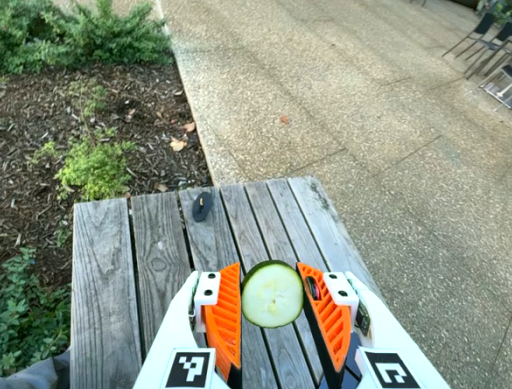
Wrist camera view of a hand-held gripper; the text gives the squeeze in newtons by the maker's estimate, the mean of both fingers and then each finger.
{"total": 6.1, "left": 6.1, "right": 6.0}